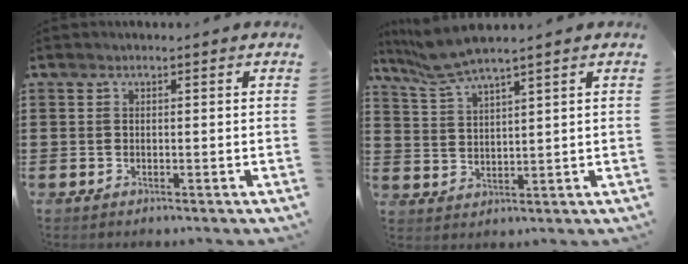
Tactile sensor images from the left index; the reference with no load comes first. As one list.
[{"total": 5.4, "force": [4.6, 0.2, 2.9], "torque": [-0.070, -0.011, 0.084]}]